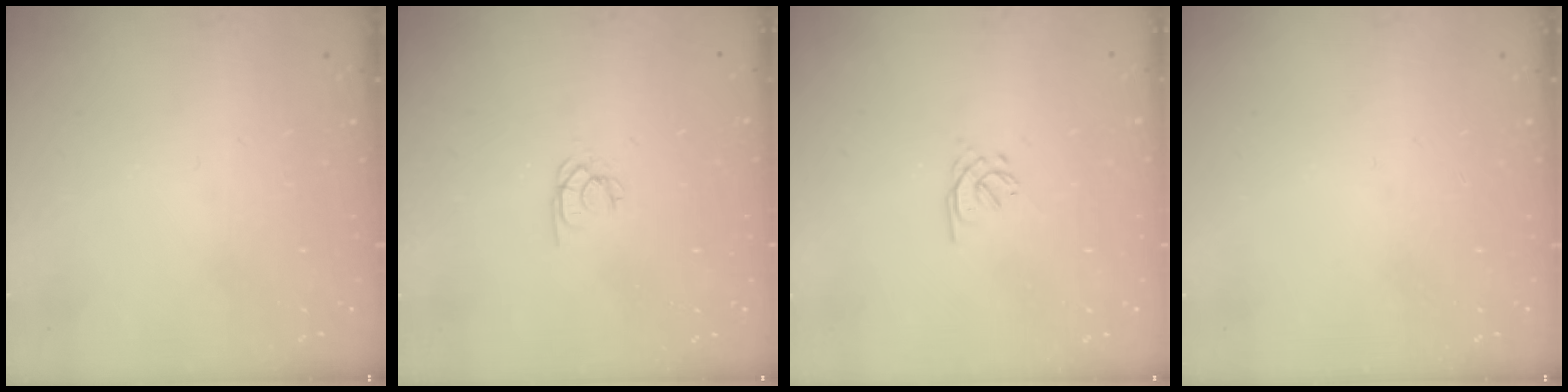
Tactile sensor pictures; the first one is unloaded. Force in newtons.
{"total": 1.9, "press": 1.9, "slide": 0.2}
{"total": 1.2, "press": 1.1, "slide": 0.5}
{"total": 0.0}